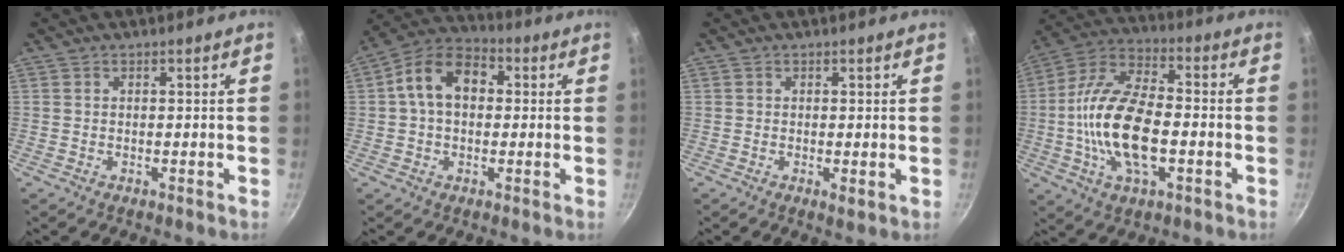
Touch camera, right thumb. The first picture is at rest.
{"total": 11.2, "force": [1.4, 7.9, 7.8], "torque": [-0.104, 0.030, 0.003]}
{"total": 1.4, "force": [-0.1, 0.5, 1.3], "torque": [-0.023, -0.006, -0.002]}
{"total": 18.0, "force": [-2.9, 8.7, 15.5], "torque": [-0.282, 0.031, -0.069]}